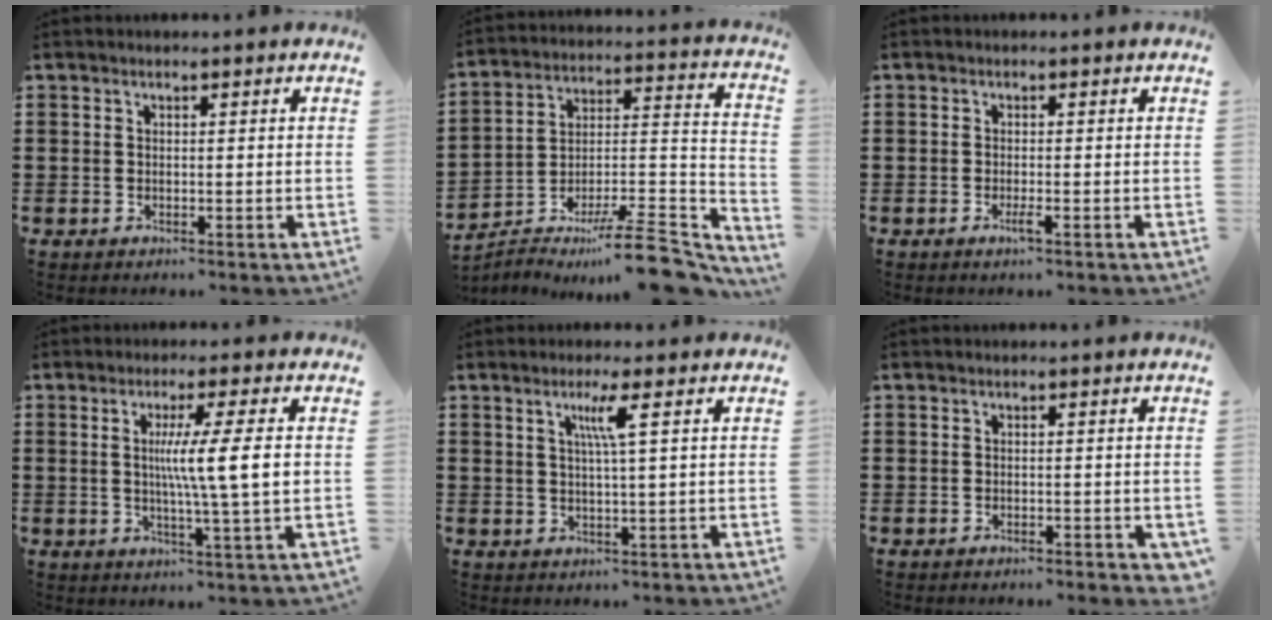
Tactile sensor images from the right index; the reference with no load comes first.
{"total": 10.4, "force": [-8.5, 1.8, 5.8], "torque": [-0.074, 0.028, -0.156]}
{"total": 1.6, "force": [-0.9, 0.1, 1.3], "torque": [-0.028, -0.004, -0.019]}
{"total": 8.3, "force": [0.7, -0.5, 8.3], "torque": [-0.151, -0.006, 0.003]}
{"total": 4.0, "force": [1.4, -0.6, 3.7], "torque": [-0.074, -0.005, 0.018]}
{"total": 0.6, "force": [-0.5, 0.1, 0.3], "torque": [-0.008, -0.004, -0.009]}